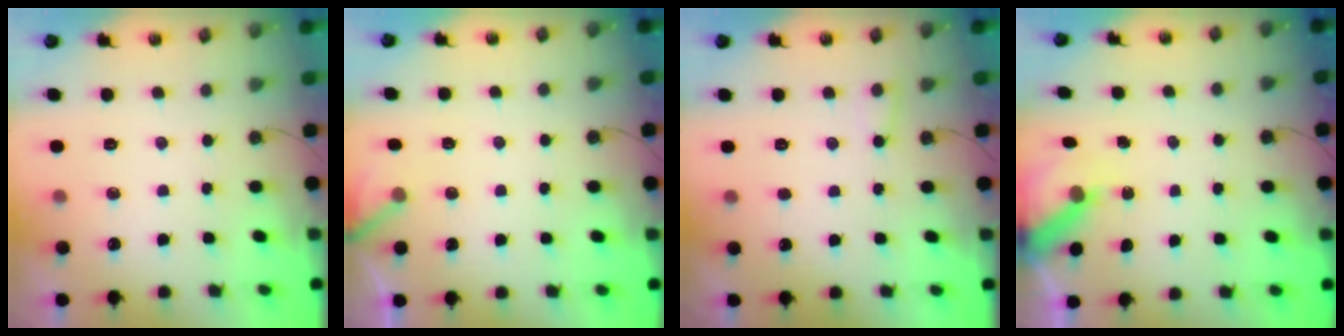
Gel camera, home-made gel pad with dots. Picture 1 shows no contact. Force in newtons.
{"total": 2.9, "press": 2.9, "slide": 0.2}
{"total": 4.3, "press": 4.3, "slide": 0.4}
{"total": 6.5, "press": 6.5, "slide": 0.7}